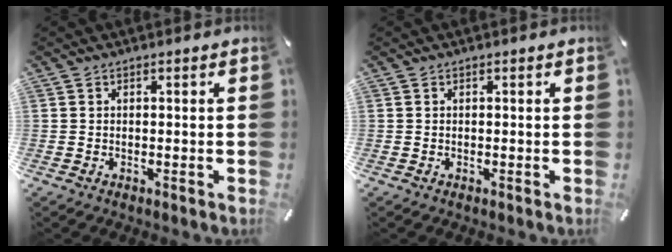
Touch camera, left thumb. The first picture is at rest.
{"total": 0.0}